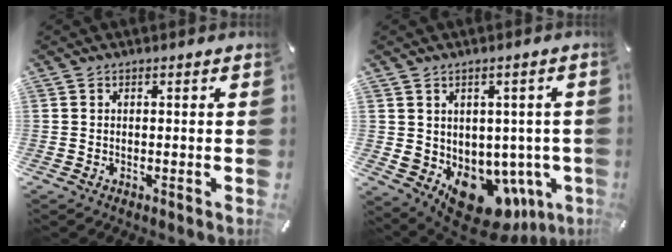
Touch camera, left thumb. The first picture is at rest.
{"total": 13.4, "force": [-6.3, 9.4, 7.3], "torque": [-0.083, 0.003, -0.098]}